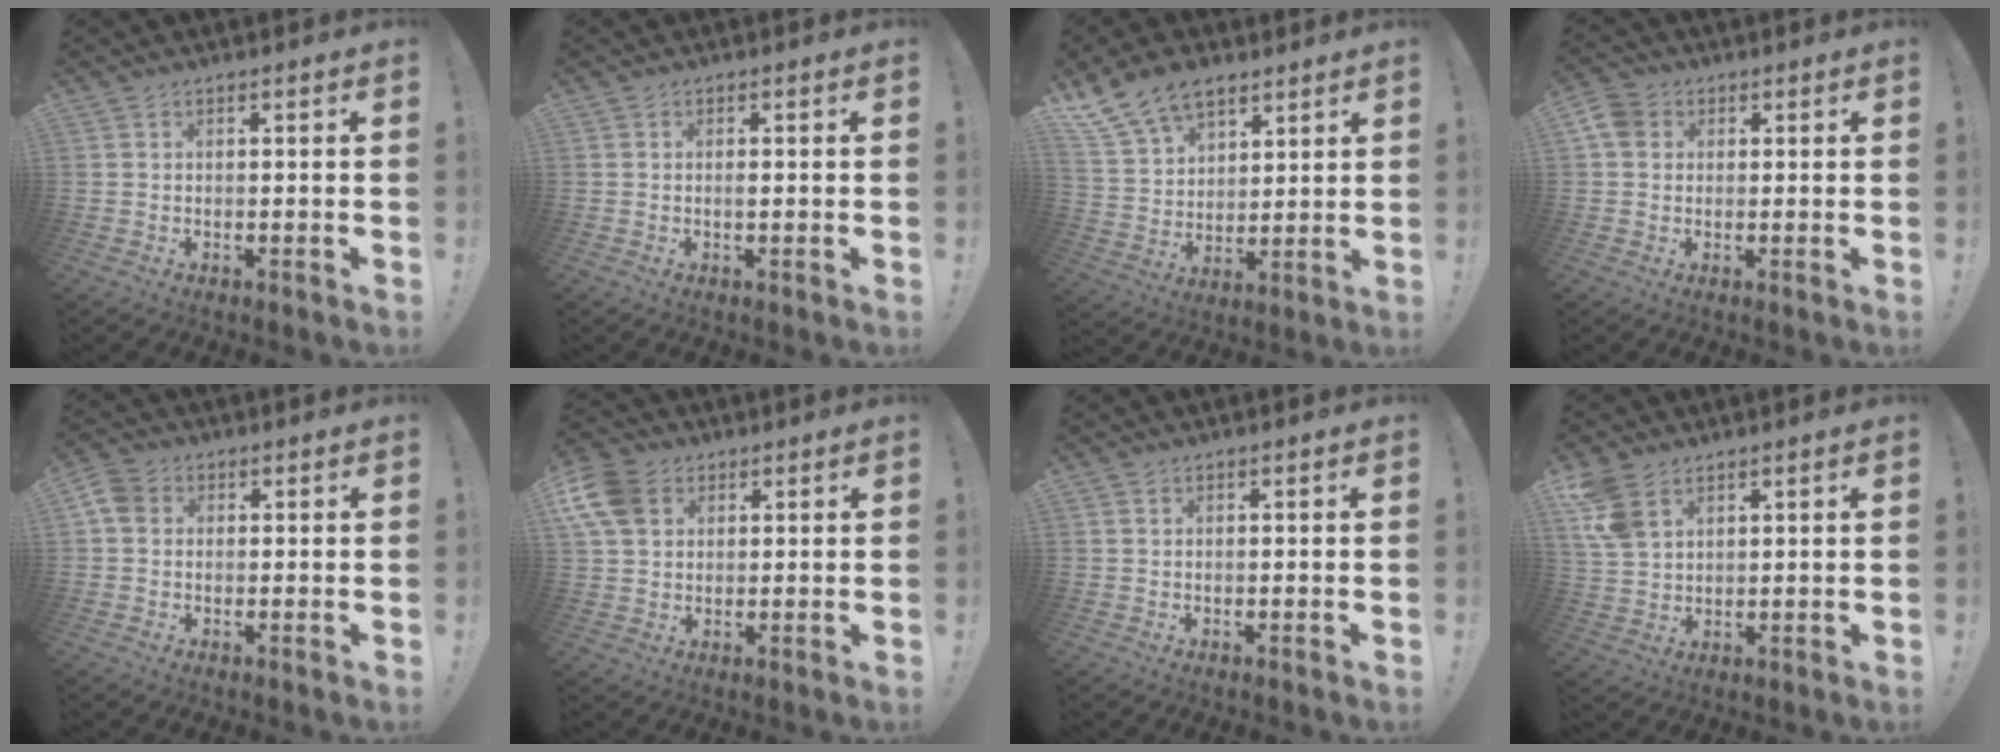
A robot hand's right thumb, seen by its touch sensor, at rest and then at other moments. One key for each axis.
{"total": 0.8, "fx": -0.2, "fy": 0.3, "fz": 0.7, "tx": -0.004, "ty": -0.002, "tz": -0.006}
{"total": 13.1, "fx": 9.2, "fy": 7.6, "fz": 5.3, "tx": -0.107, "ty": -0.052, "tz": 0.180}
{"total": 5.7, "fx": 1.6, "fy": 4.7, "fz": 2.8, "tx": -0.053, "ty": 0.005, "tz": 0.032}
{"total": 5.0, "fx": 0.9, "fy": 4.1, "fz": 2.7, "tx": -0.057, "ty": 0.009, "tz": 0.019}
{"total": 10.5, "fx": 4.0, "fy": 7.9, "fz": 5.6, "tx": -0.108, "ty": -0.009, "tz": 0.082}
{"total": 0.0}
{"total": 8.8, "fx": 4.8, "fy": 5.6, "fz": 4.8, "tx": -0.101, "ty": -0.013, "tz": 0.094}